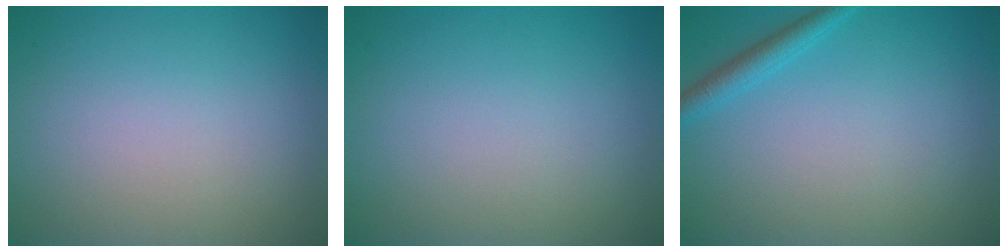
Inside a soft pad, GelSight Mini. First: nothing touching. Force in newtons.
{"total": 0.0}
{"total": 1.9, "press": 1.9, "slide": 0.1}